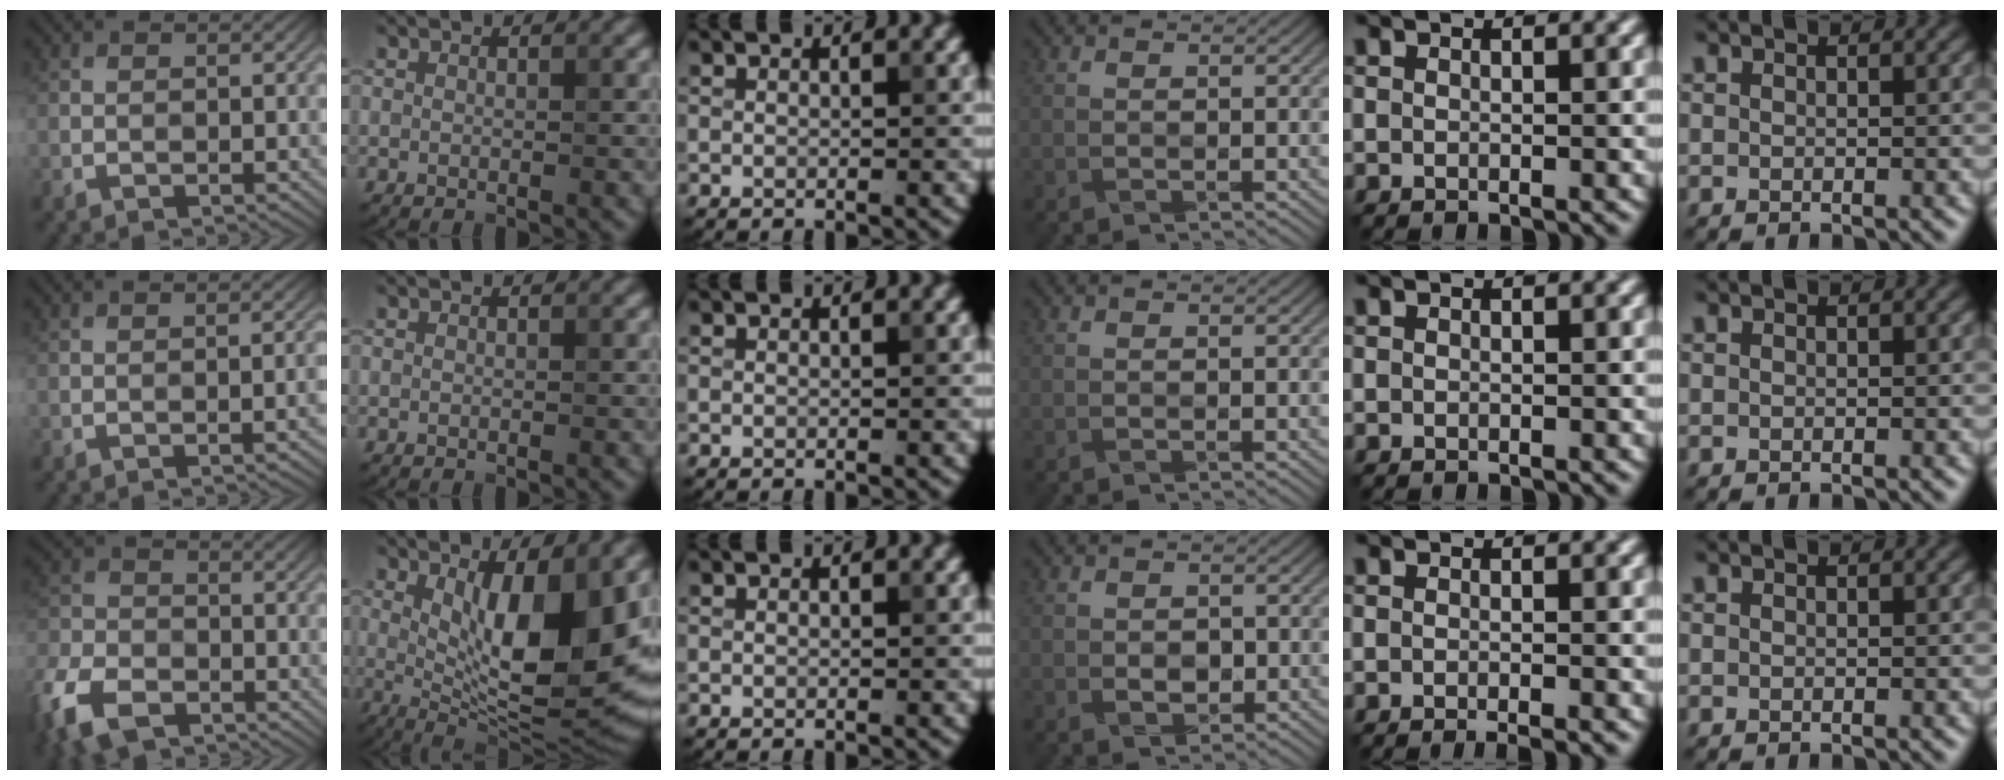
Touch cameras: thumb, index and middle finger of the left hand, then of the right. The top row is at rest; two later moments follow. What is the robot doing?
{"motion": "wrap", "object": "napkin"}